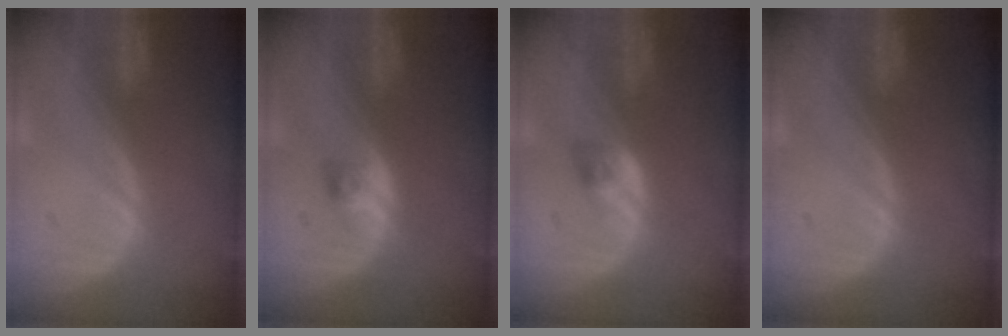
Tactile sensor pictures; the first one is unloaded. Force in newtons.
{"total": 2.2, "press": 2.2, "slide": 0.3}
{"total": 2.7, "press": 2.4, "slide": 1.2}
{"total": 0.0}